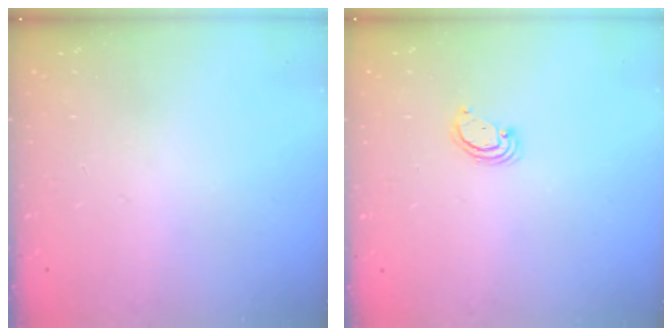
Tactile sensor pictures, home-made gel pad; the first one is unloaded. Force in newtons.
{"total": 2.3, "press": 2.3, "slide": 0.2}